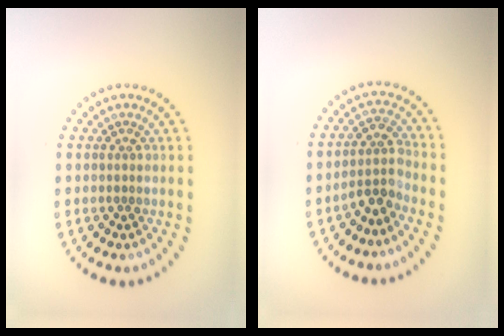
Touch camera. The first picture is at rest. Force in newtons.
{"total": 2.7, "press": 2.0, "slide": 1.8}